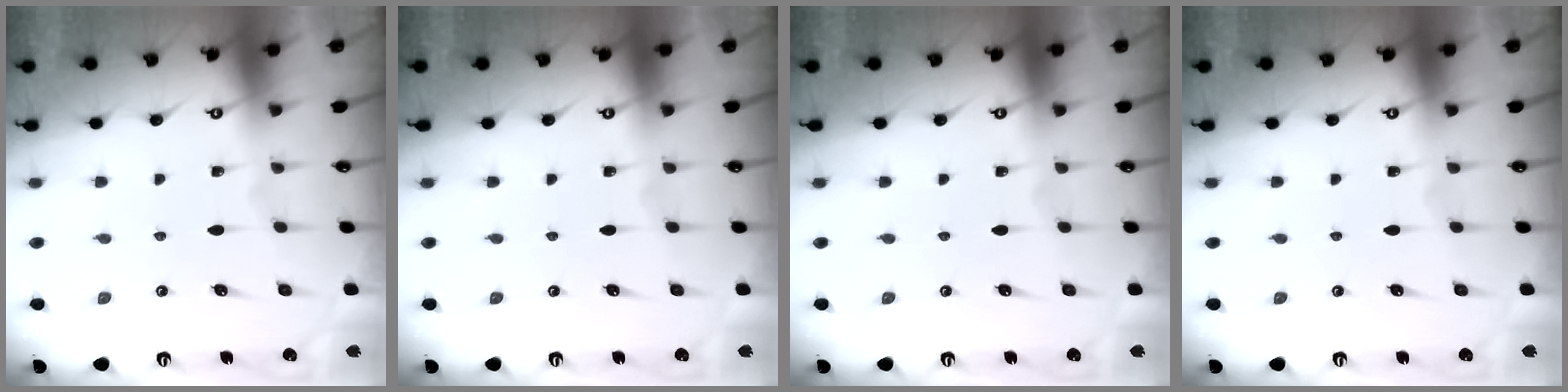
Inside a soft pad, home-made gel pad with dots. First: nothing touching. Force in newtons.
{"total": 0.0}
{"total": 0.0}
{"total": 0.0}